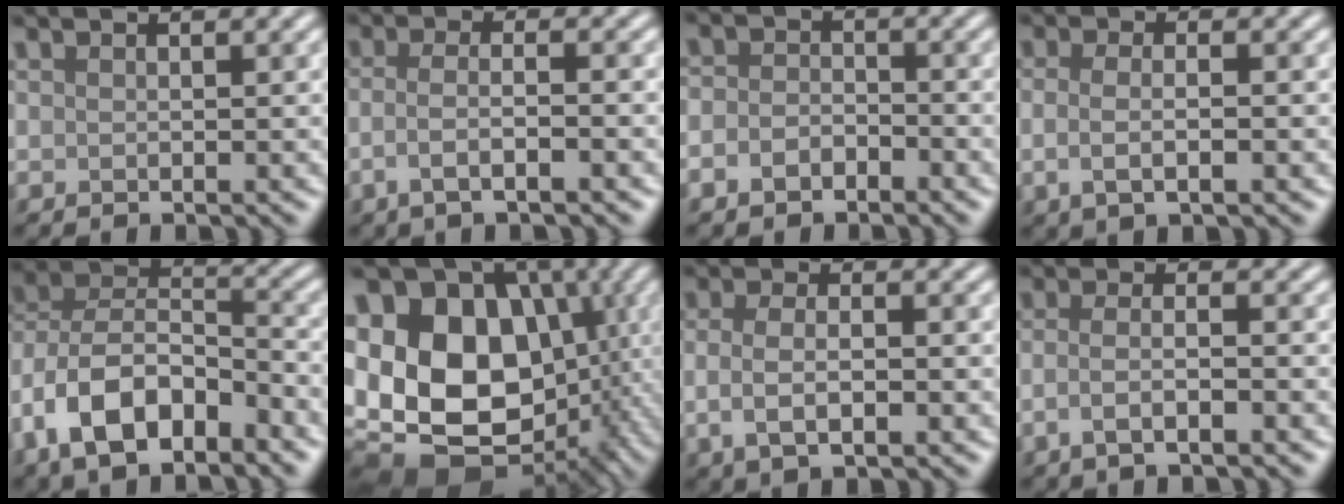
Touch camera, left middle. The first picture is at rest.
{"total": 3.3, "force": [-1.3, 1.0, 2.9], "torque": [-0.052, -0.002, -0.033]}
{"total": 2.5, "force": [-1.5, 1.8, 1.1], "torque": [-0.017, 0.004, -0.037]}
{"total": 3.0, "force": [-0.4, 1.2, 2.7], "torque": [-0.050, -0.007, -0.008]}
{"total": 10.2, "force": [-4.9, 5.6, 6.9], "torque": [-0.123, 0.009, -0.100]}
{"total": 19.0, "force": [-1.2, 14.6, 12.0], "torque": [-0.219, -0.008, -0.005]}
{"total": 4.1, "force": [-0.6, 1.8, 3.6], "torque": [-0.068, -0.008, -0.009]}
{"total": 2.9, "force": [-1.2, 1.0, 2.5], "torque": [-0.048, -0.001, -0.030]}